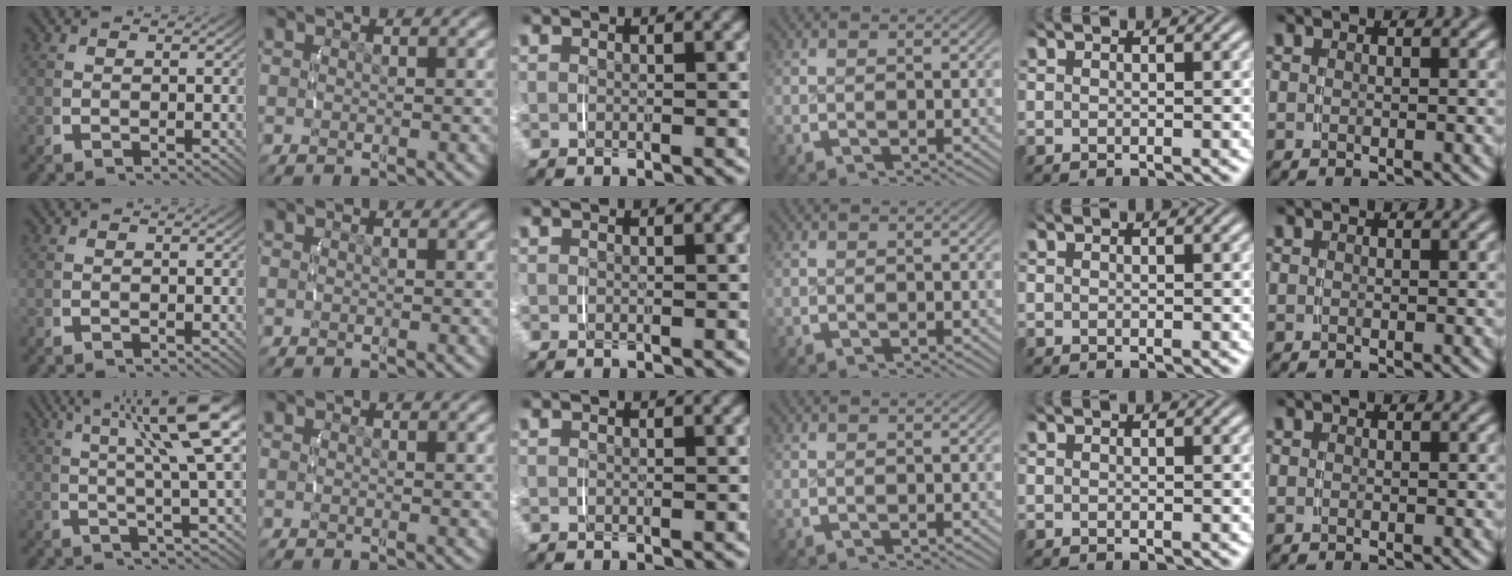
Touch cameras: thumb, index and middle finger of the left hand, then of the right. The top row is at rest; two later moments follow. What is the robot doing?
{"motion": "lift_and_place", "object": "phone"}